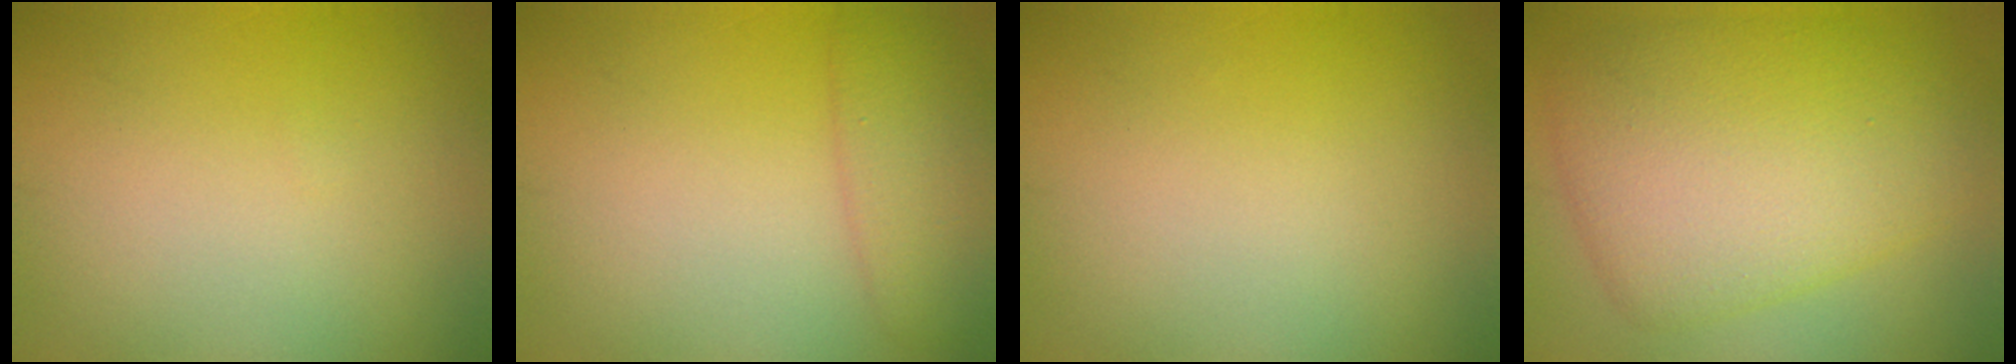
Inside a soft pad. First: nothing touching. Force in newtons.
{"total": 2.8, "press": 2.8, "slide": 0.1}
{"total": 0.0}
{"total": 8.0, "press": 8.0, "slide": 0.2}